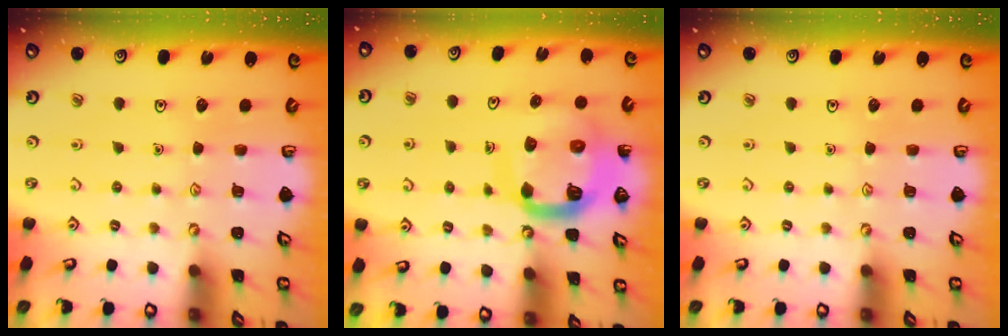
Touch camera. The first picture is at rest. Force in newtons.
{"total": 12.8, "press": 12.7, "slide": 1.6}
{"total": 0.0}